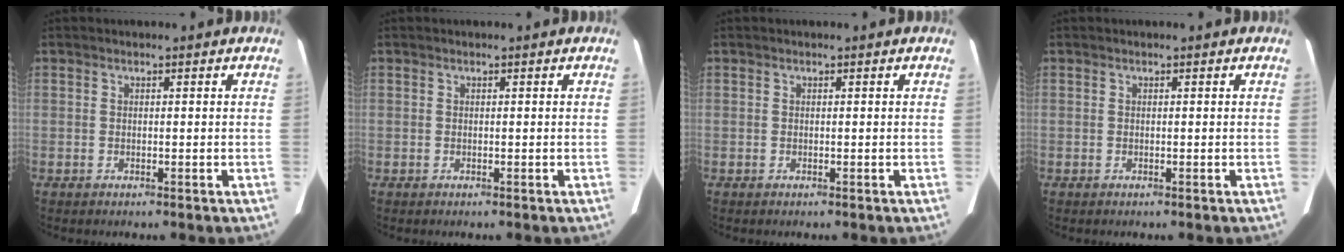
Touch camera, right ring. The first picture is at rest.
{"total": 0.0}
{"total": 0.0}
{"total": 0.0}